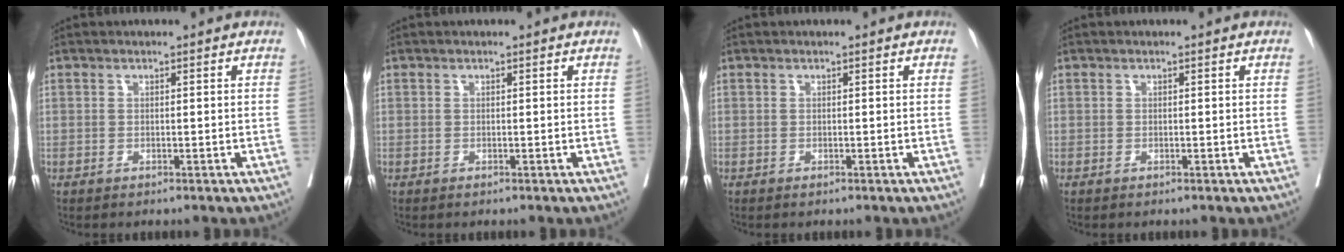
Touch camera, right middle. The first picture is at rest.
{"total": 0.0}
{"total": 0.0}
{"total": 0.0}